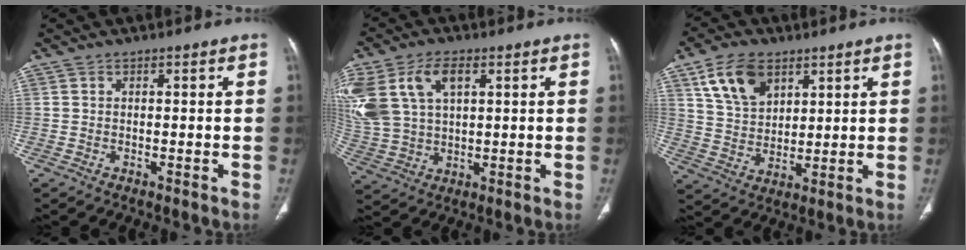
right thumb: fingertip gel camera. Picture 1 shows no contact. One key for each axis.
{"total": 16.2, "fx": 6.0, "fy": 9.9, "fz": 11.2, "tx": -0.261, "ty": 0.005, "tz": 0.124}
{"total": 10.8, "fx": 5.7, "fy": 6.8, "fz": 6.2, "tx": -0.092, "ty": -0.022, "tz": 0.112}